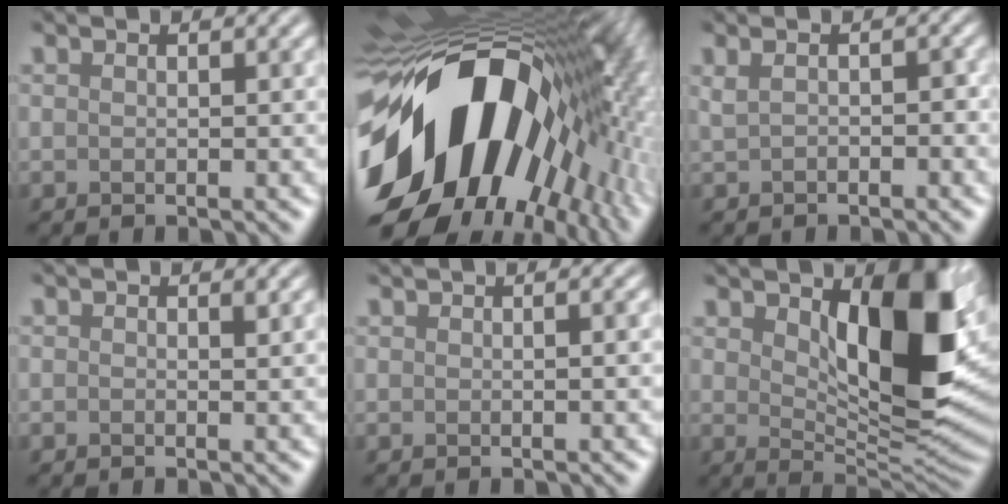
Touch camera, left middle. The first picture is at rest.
{"total": 19.3, "force": [-3.5, 11.6, 15.1], "torque": [-0.278, -0.028, -0.061]}
{"total": 0.7, "force": [-0.5, -0.4, 0.2], "torque": [-0.027, -0.004, 0.011]}
{"total": 0.9, "force": [-0.5, -0.6, -0.4], "torque": [-0.012, -0.006, 0.007]}
{"total": 0.5, "force": [-0.4, -0.3, 0.2], "torque": [-0.011, -0.011, 0.005]}
{"total": 9.3, "force": [2.2, 3.8, 8.3], "torque": [-0.131, -0.011, 0.059]}